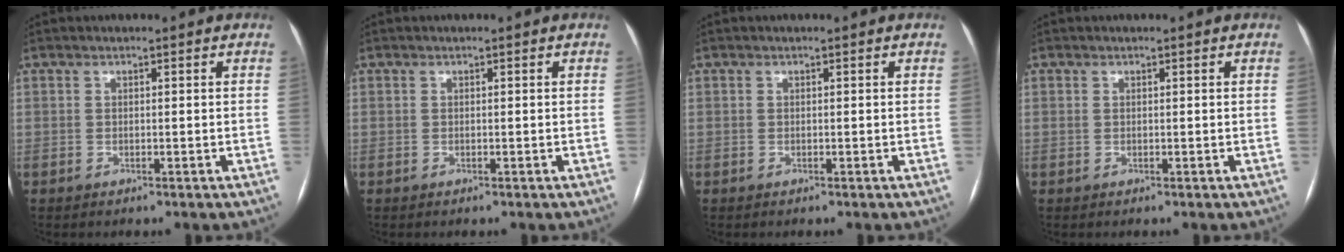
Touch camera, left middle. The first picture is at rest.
{"total": 0.0}
{"total": 0.0}
{"total": 0.0}